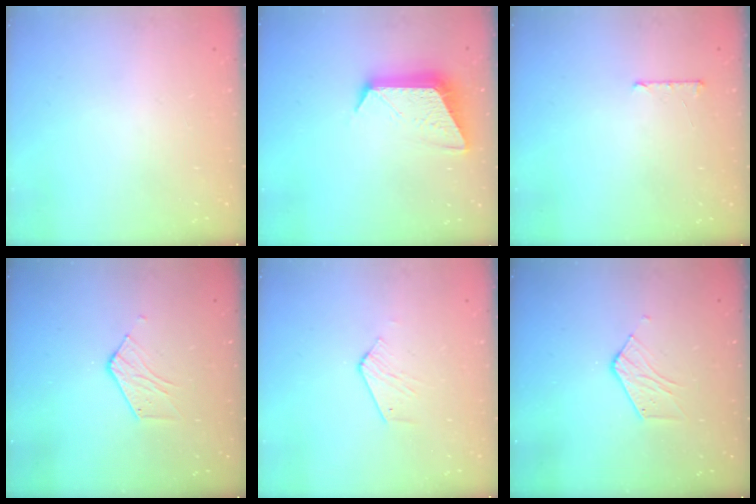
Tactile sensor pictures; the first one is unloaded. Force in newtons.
{"total": 11.9, "press": 11.9, "slide": 0.8}
{"total": 4.6, "press": 4.6, "slide": 0.5}
{"total": 5.9, "press": 5.9, "slide": 0.2}
{"total": 2.6, "press": 2.6, "slide": 0.2}
{"total": 5.9, "press": 5.9, "slide": 0.2}